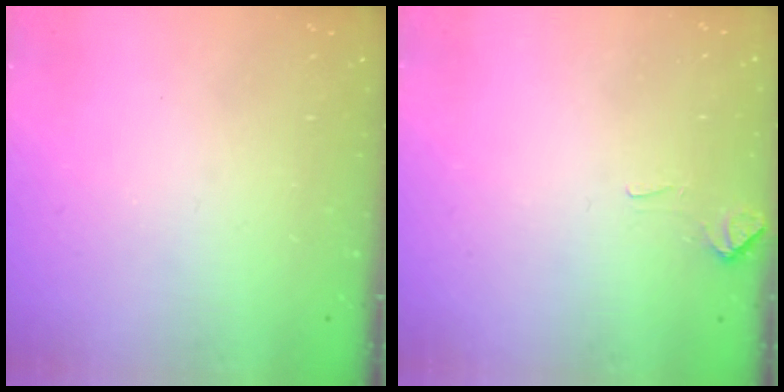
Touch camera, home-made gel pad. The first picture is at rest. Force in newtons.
{"total": 3.6, "press": 3.5, "slide": 0.5}